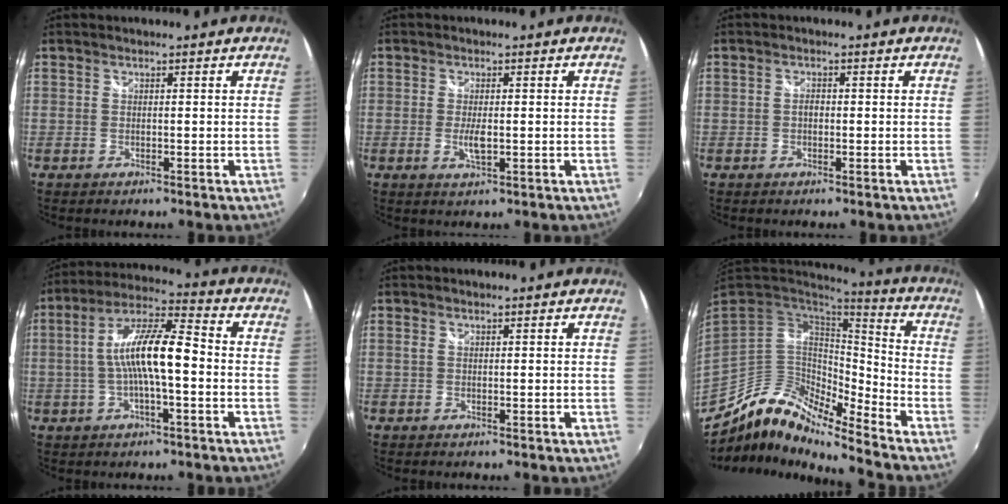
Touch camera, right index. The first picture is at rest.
{"total": 3.0, "force": [-0.6, 1.1, 2.7], "torque": [-0.052, -0.008, -0.008]}
{"total": 1.0, "force": [-0.2, 0.7, 0.7], "torque": [-0.011, 0.004, -0.005]}
{"total": 12.2, "force": [-1.4, 2.7, 11.8], "torque": [-0.222, 0.019, -0.028]}
{"total": 0.0}
{"total": 9.8, "force": [-8.2, 1.8, 5.0], "torque": [-0.085, 0.011, -0.169]}